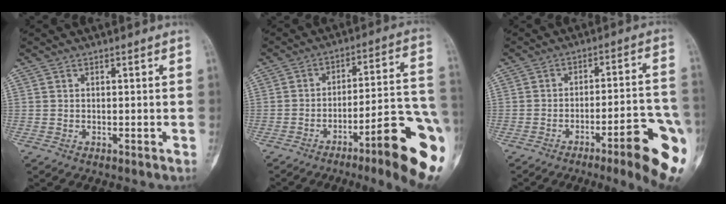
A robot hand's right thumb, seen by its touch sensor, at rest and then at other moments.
{"total": 21.0, "force": [-9.6, 3.4, 18.4], "torque": [-0.191, 0.061, -0.138]}
{"total": 15.8, "force": [-7.5, 2.6, 13.6], "torque": [-0.144, 0.039, -0.097]}